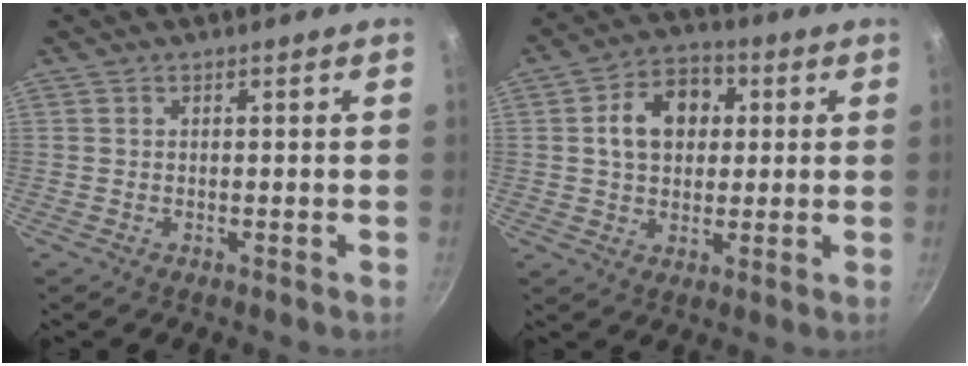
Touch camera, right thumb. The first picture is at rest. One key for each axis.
{"total": 11.0, "fx": 2.1, "fy": 8.2, "fz": 7.0, "tx": -0.082, "ty": 0.017, "tz": 0.025}